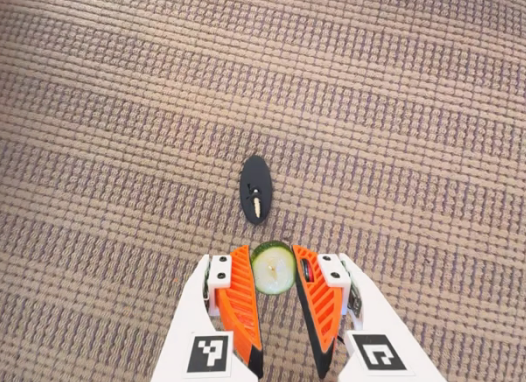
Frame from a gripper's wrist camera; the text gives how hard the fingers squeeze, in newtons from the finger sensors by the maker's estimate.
{"total": 9.1, "left": 9.1, "right": 9.1}